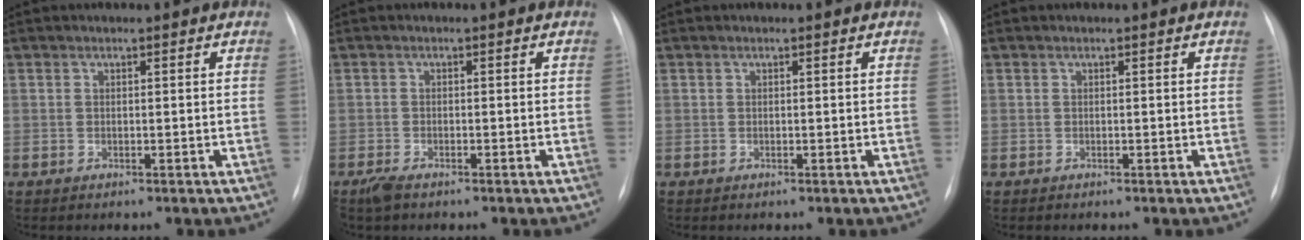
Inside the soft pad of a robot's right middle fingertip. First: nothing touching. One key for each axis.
{"total": 2.0, "fx": -1.5, "fy": 0.7, "fz": 1.2, "tx": -0.030, "ty": -0.005, "tz": -0.025}
{"total": 0.0}
{"total": 0.0}